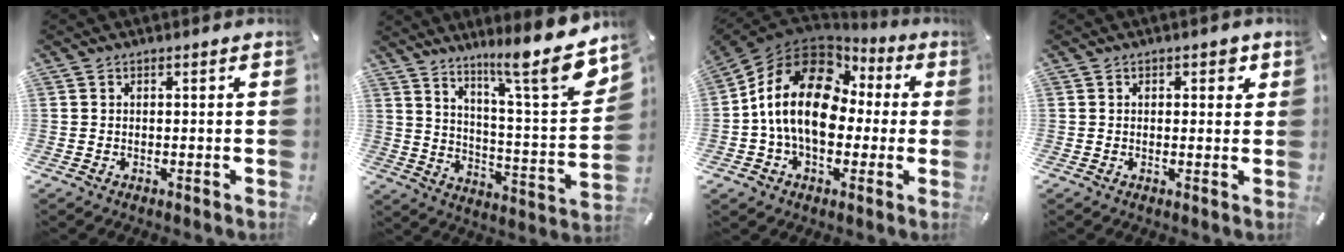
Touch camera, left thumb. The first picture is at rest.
{"total": 16.1, "force": [12.2, 1.4, 10.4], "torque": [-0.147, -0.118, 0.186]}
{"total": 18.4, "force": [0.5, 13.9, 12.1], "torque": [-0.257, 0.012, 0.003]}
{"total": 2.7, "force": [1.0, 1.8, 1.7], "torque": [-0.006, -0.004, 0.008]}